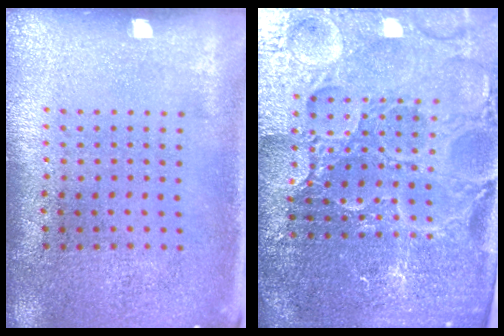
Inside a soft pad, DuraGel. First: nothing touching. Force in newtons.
{"total": 5.7, "press": 5.2, "slide": 2.4}